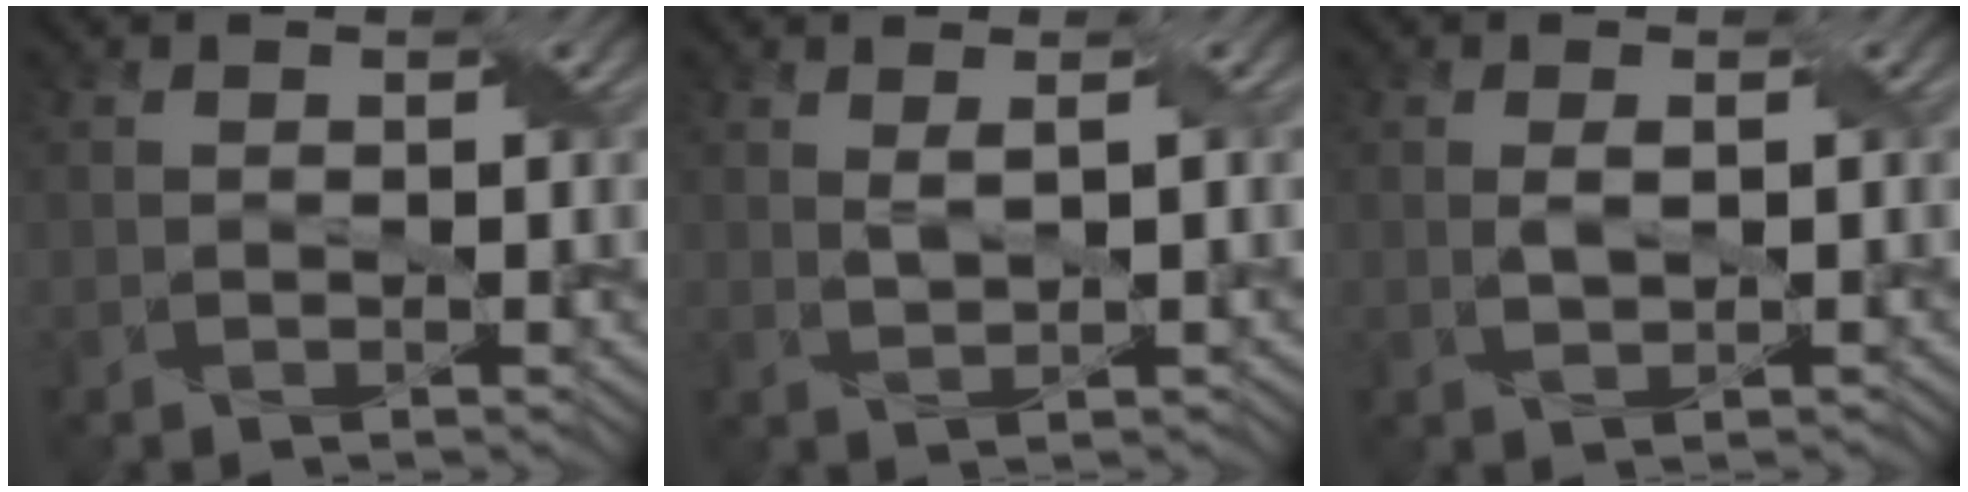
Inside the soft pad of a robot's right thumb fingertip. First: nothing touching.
{"total": 1.6, "force": [0.7, 0.2, 1.3], "torque": [-0.034, 0.001, 0.018]}
{"total": 1.6, "force": [0.2, 0.7, 1.5], "torque": [-0.036, 0.001, 0.008]}